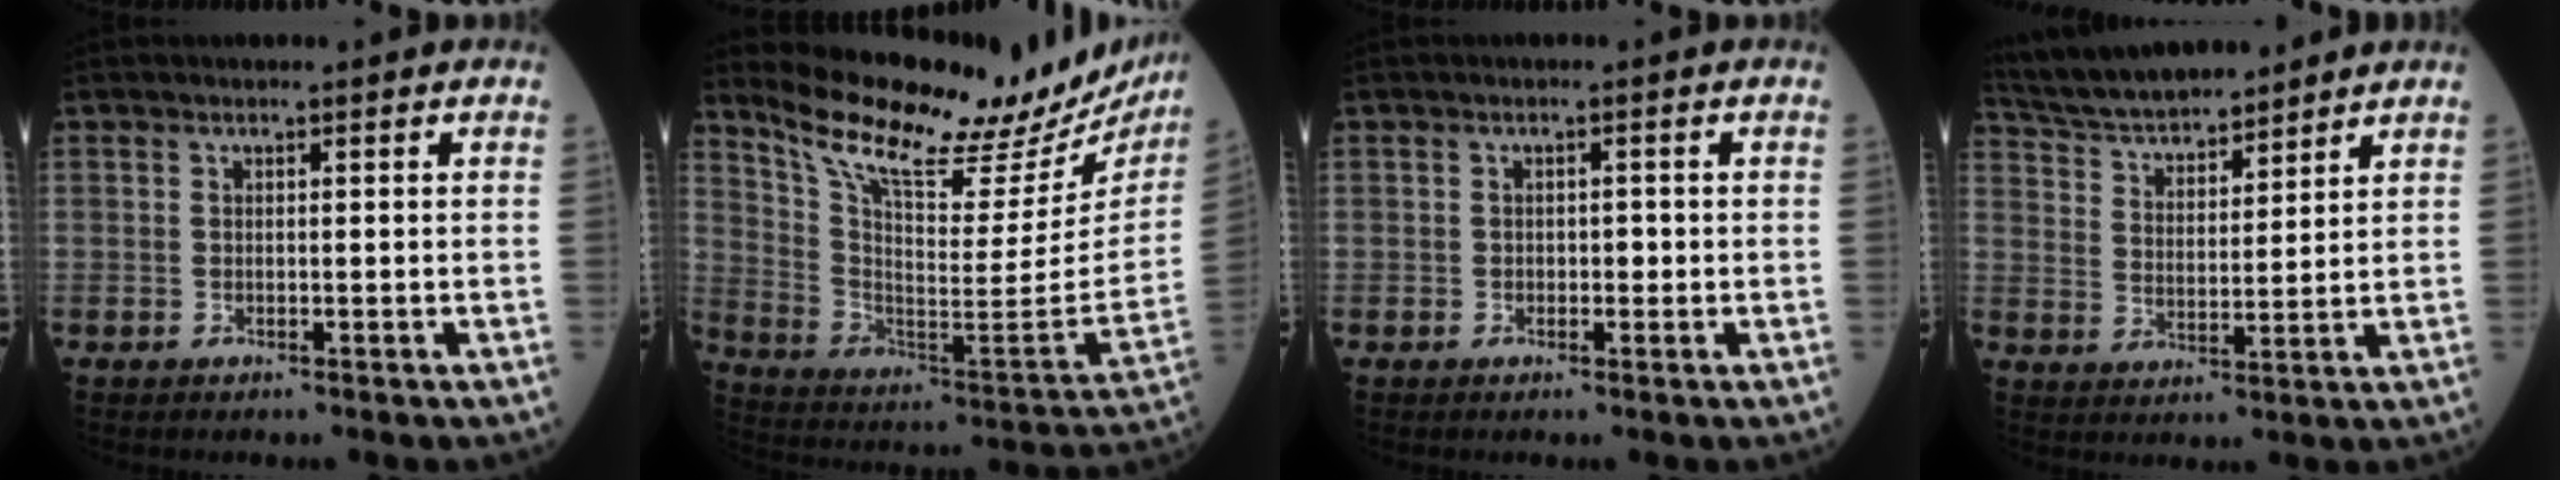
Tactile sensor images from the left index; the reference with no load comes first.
{"total": 26.7, "force": [23.0, 6.2, 12.1], "torque": [-0.200, -0.060, 0.321]}
{"total": 1.4, "force": [-0.2, 0.9, 1.0], "torque": [-0.009, 0.004, -0.004]}
{"total": 14.2, "force": [12.9, 2.8, 5.2], "torque": [-0.099, 0.031, 0.230]}